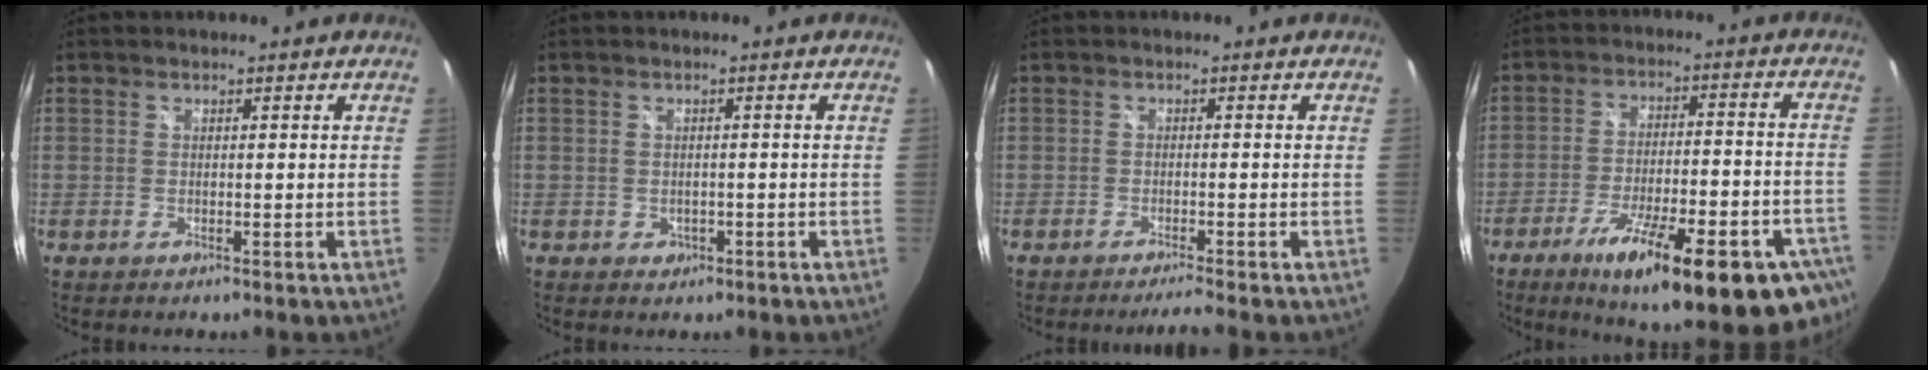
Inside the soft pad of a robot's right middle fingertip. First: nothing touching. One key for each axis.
{"total": 1.6, "fx": -0.5, "fy": 1.4, "fz": 0.6, "tx": -0.009, "ty": 0.000, "tz": -0.003}
{"total": 2.6, "fx": -2.3, "fy": -0.8, "fz": 0.9, "tx": -0.023, "ty": -0.007, "tz": -0.043}
{"total": 25.8, "fx": -15.0, "fy": 6.3, "fz": 20.1, "tx": -0.310, "ty": -0.053, "tz": -0.208}